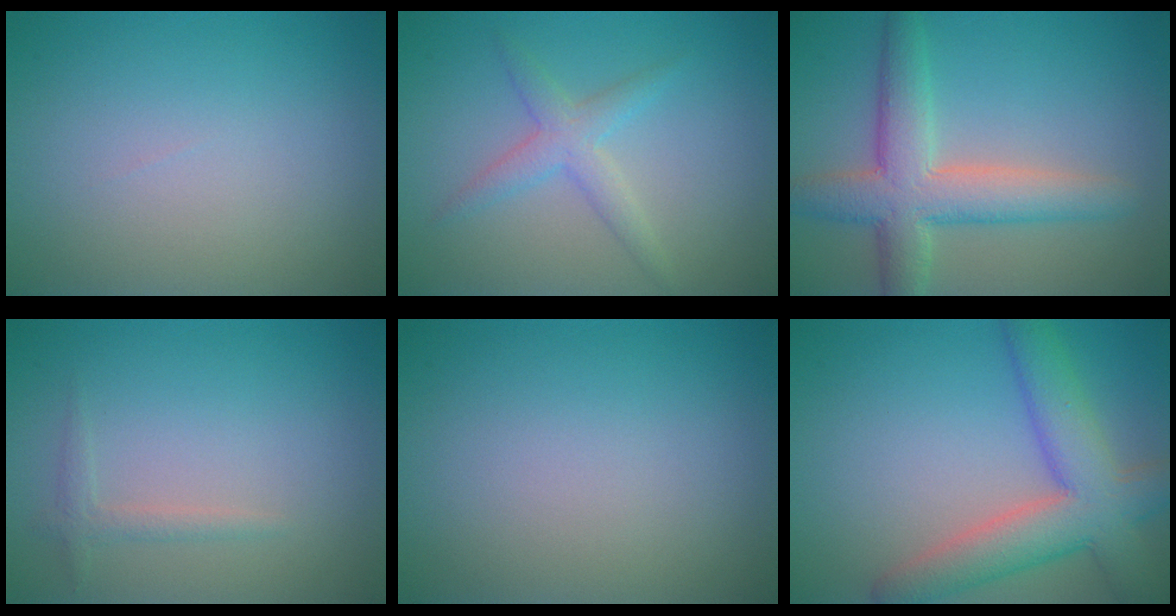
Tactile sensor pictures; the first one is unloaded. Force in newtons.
{"total": 2.5, "press": 2.5, "slide": 0.1}
{"total": 6.1, "press": 6.1, "slide": 0.4}
{"total": 1.2, "press": 1.2, "slide": 0.0}
{"total": 0.0}
{"total": 7.3, "press": 7.3, "slide": 0.4}